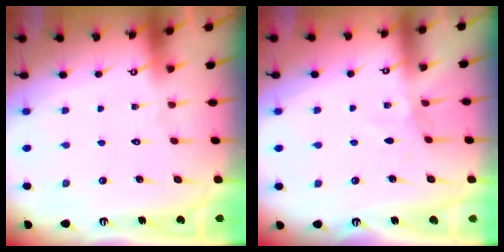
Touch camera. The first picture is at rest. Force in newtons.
{"total": 1.4, "press": 1.3, "slide": 0.3}